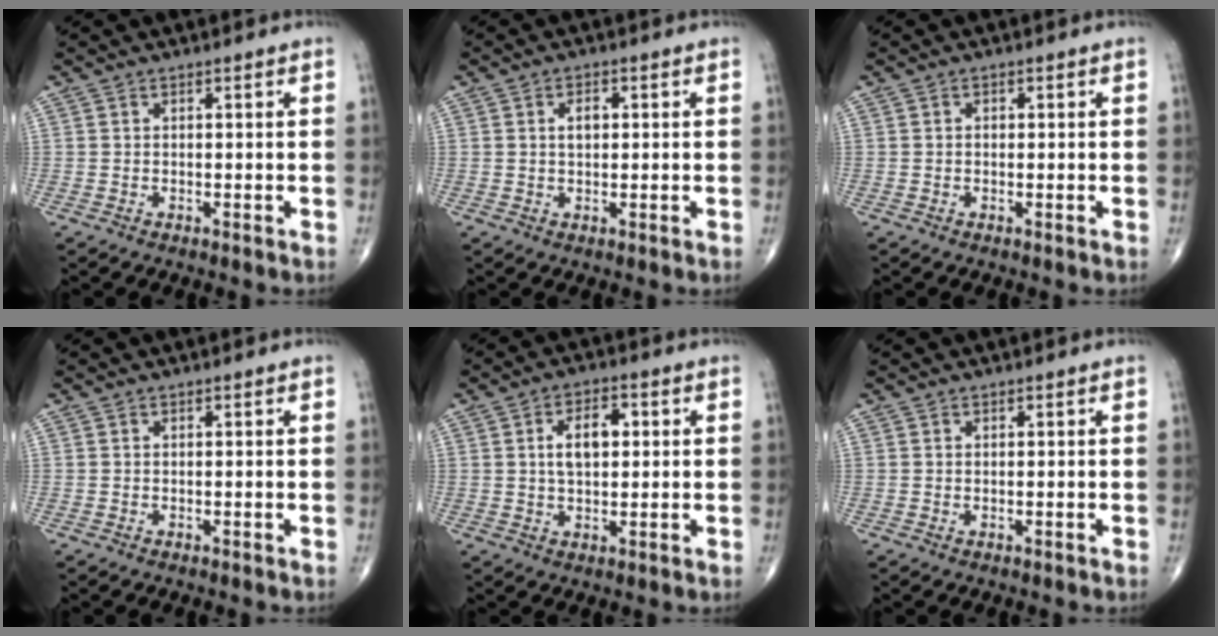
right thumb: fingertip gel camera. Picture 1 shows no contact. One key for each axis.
{"total": 2.8, "fx": 0.5, "fy": 1.7, "fz": 2.2, "tx": -0.031, "ty": 0.003, "tz": 0.008}
{"total": 0.6, "fx": 0.0, "fy": 0.5, "fz": 0.4, "tx": -0.006, "ty": 0.002, "tz": -0.001}
{"total": 0.0}
{"total": 7.1, "fx": 1.2, "fy": 4.0, "fz": 5.7, "tx": -0.085, "ty": 0.008, "tz": 0.018}
{"total": 0.0}